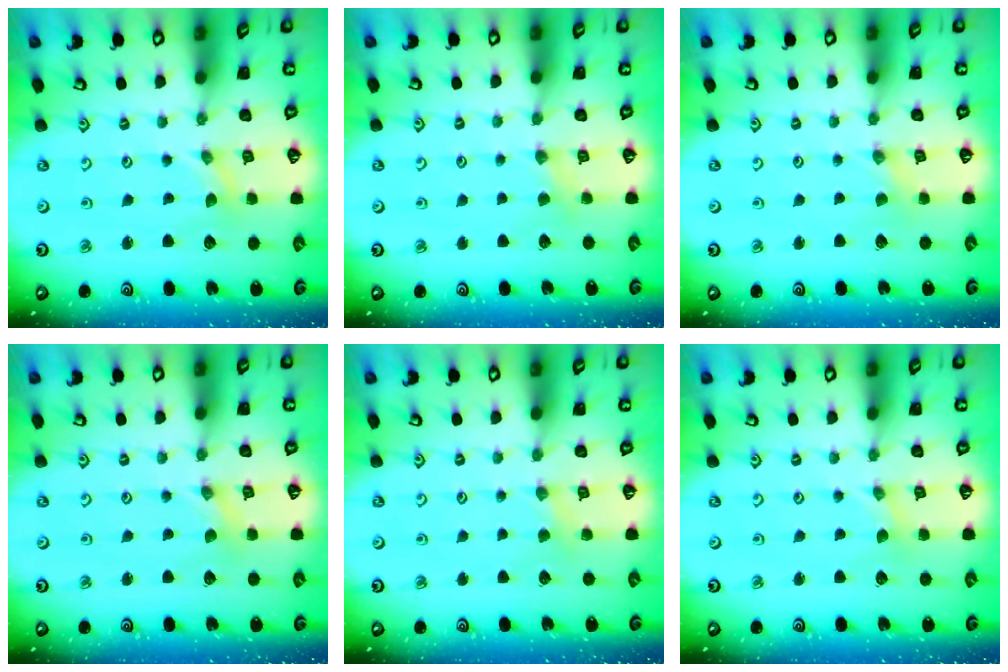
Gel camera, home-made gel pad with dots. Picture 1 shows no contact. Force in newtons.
{"total": 2.3, "press": 2.2, "slide": 0.4}
{"total": 0.0}
{"total": 0.0}
{"total": 2.3, "press": 2.2, "slide": 0.5}
{"total": 0.0}